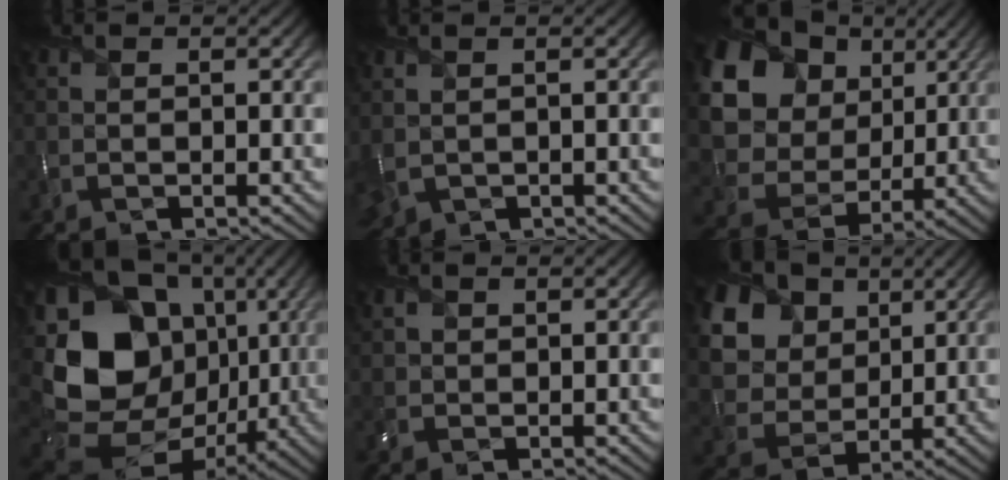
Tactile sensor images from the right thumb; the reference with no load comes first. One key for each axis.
{"total": 2.3, "fx": 0.4, "fy": 1.6, "fz": 1.6, "tx": -0.052, "ty": -0.003, "tz": 0.014}
{"total": 19.3, "fx": 6.4, "fy": 15.2, "fz": 9.9, "tx": -0.291, "ty": 0.037, "tz": 0.147}
{"total": 20.0, "fx": 1.3, "fy": 16.0, "fz": 11.9, "tx": -0.272, "ty": -0.026, "tz": 0.051}
{"total": 2.0, "fx": 1.2, "fy": 1.4, "fz": 0.8, "tx": -0.028, "ty": 0.005, "tz": 0.025}
{"total": 16.1, "fx": 7.0, "fy": 12.0, "fz": 8.0, "tx": -0.248, "ty": 0.031, "tz": 0.160}